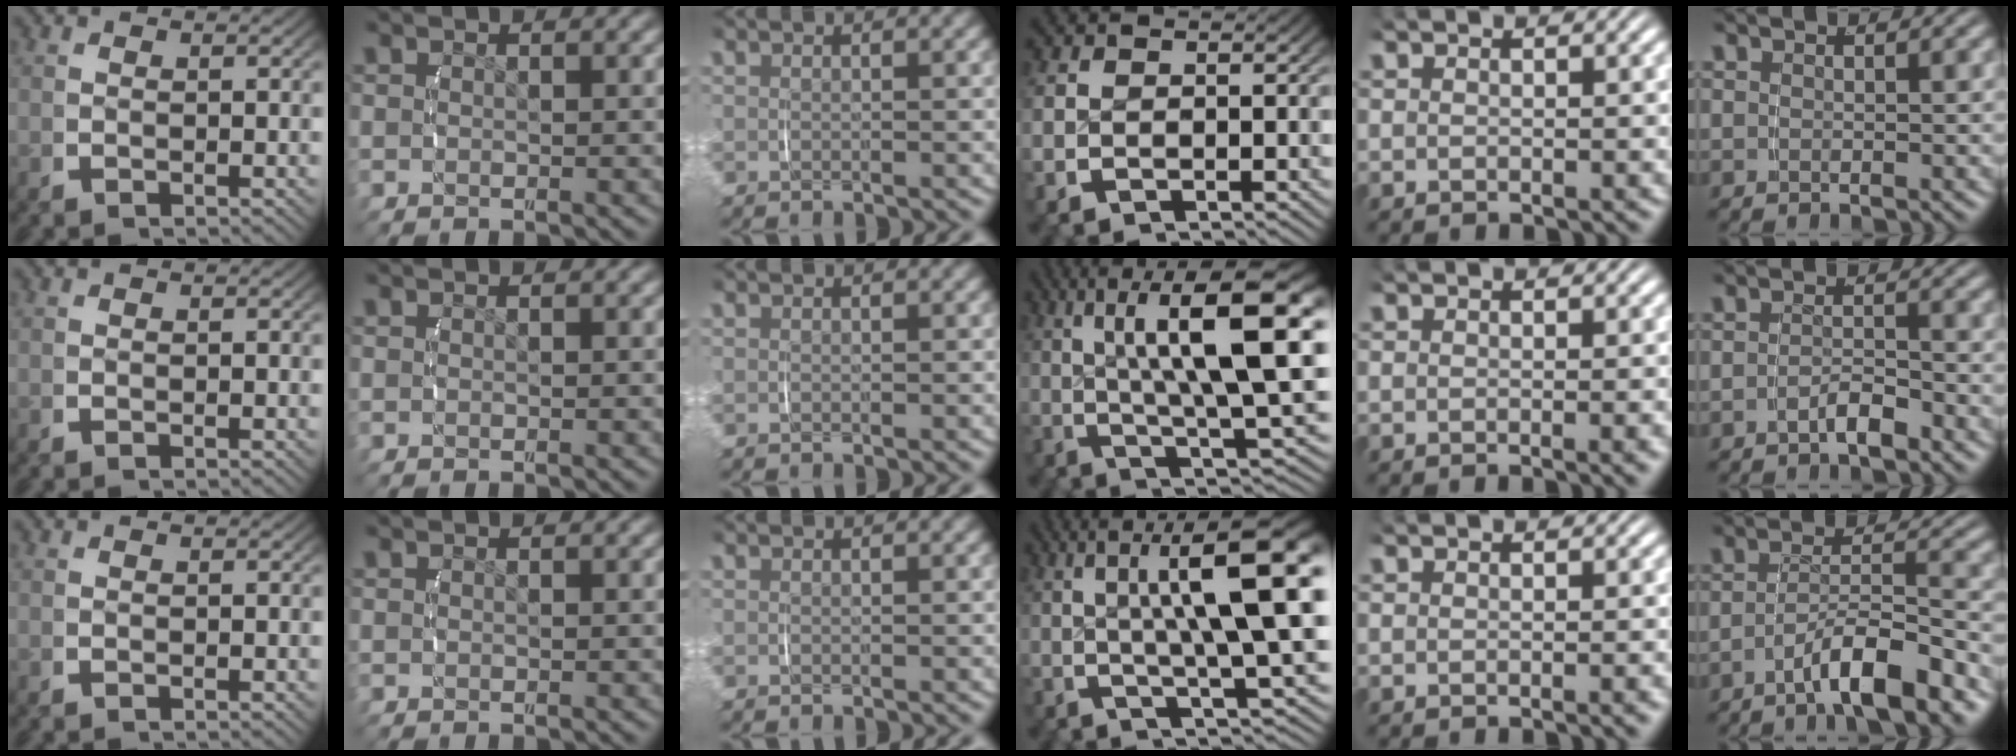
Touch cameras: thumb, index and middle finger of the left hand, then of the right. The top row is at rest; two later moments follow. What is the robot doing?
{"motion": "lift_and_place", "object": "measuring cup"}